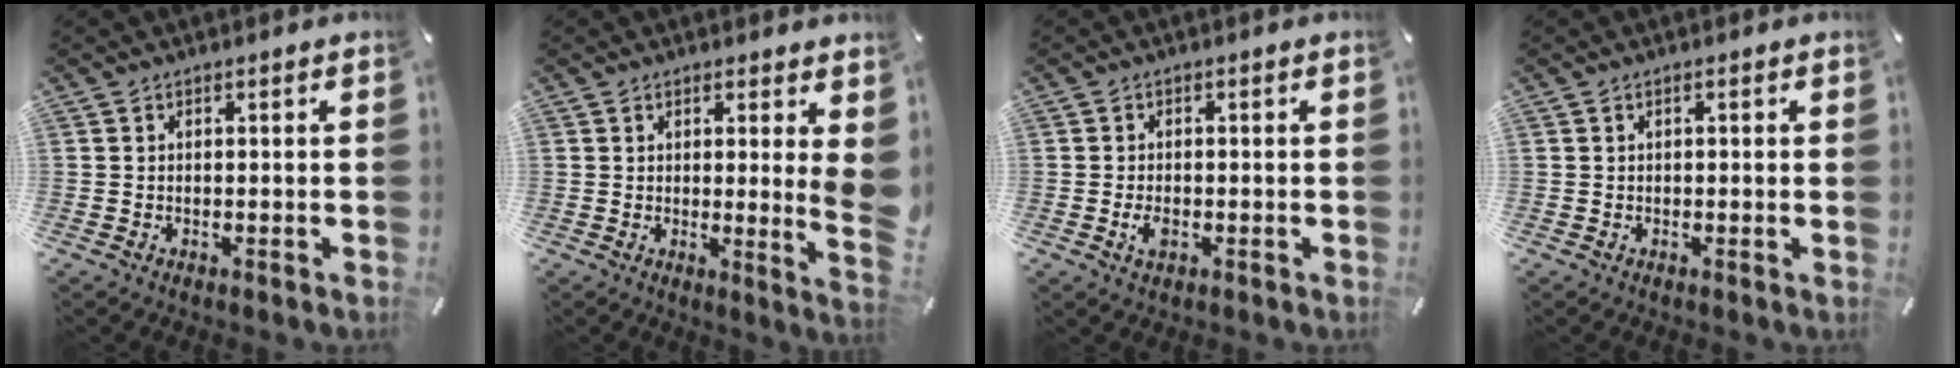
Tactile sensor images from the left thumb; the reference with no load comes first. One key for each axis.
{"total": 7.0, "fx": 1.7, "fy": 0.2, "fz": 6.8, "tx": -0.087, "ty": -0.039, "tz": 0.029}
{"total": 2.4, "fx": -0.8, "fy": 1.5, "fz": 1.7, "tx": -0.045, "ty": -0.003, "tz": -0.017}
{"total": 0.9, "fx": 0.1, "fy": 0.1, "fz": 0.9, "tx": -0.016, "ty": -0.002, "tz": 0.001}